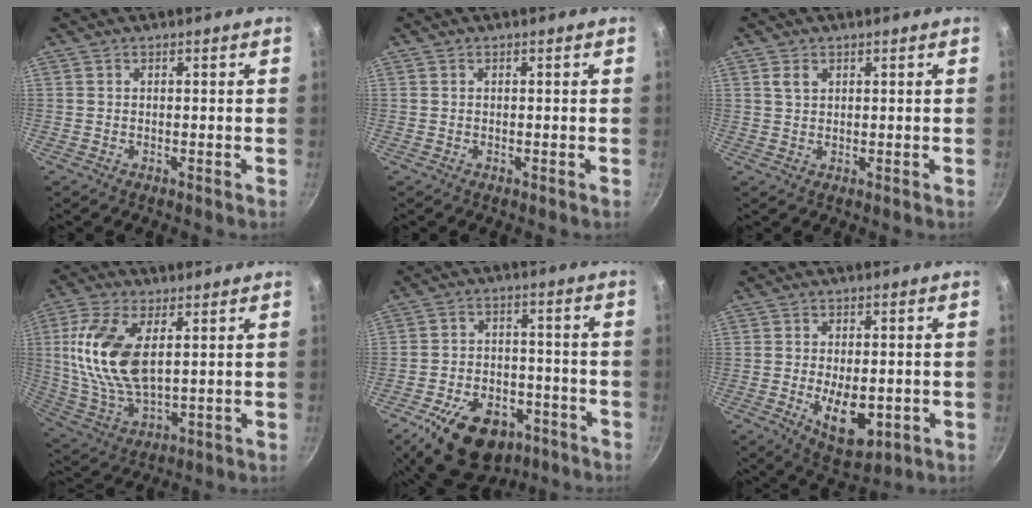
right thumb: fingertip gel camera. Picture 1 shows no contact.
{"total": 0.0}
{"total": 2.2, "force": [1.0, 1.5, 1.3], "torque": [-0.021, -0.002, 0.021]}
{"total": 15.7, "force": [3.5, 8.0, 13.0], "torque": [-0.260, -0.010, 0.075]}
{"total": 17.7, "force": [-9.8, 10.8, 9.9], "torque": [-0.137, 0.046, -0.145]}
{"total": 10.7, "force": [-2.3, 5.7, 8.7], "torque": [-0.113, -0.004, -0.019]}